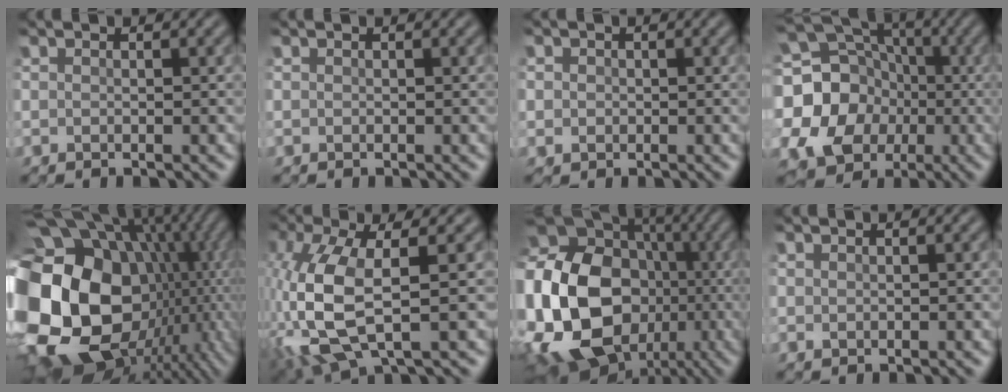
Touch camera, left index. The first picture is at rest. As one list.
[{"total": 0.0}, {"total": 2.5, "force": [0.6, 2.2, 1.0], "torque": [-0.011, 0.016, -0.005]}, {"total": 19.0, "force": [-1.8, 17.6, 7.0], "torque": [-0.189, 0.019, -0.065]}, {"total": 22.2, "force": [-2.2, 16.7, 14.5], "torque": [-0.317, -0.040, -0.005]}, {"total": 8.6, "force": [-0.9, 3.3, 7.9], "torque": [-0.200, -0.002, -0.023]}, {"total": 22.0, "force": [-2.8, 18.3, 12.0], "torque": [-0.276, 0.000, -0.077]}, {"total": 0.0}]